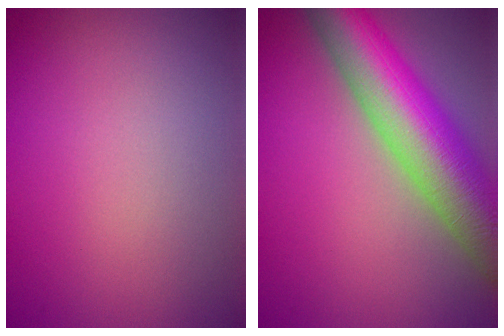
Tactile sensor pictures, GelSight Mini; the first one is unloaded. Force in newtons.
{"total": 10.9, "press": 10.9, "slide": 0.5}